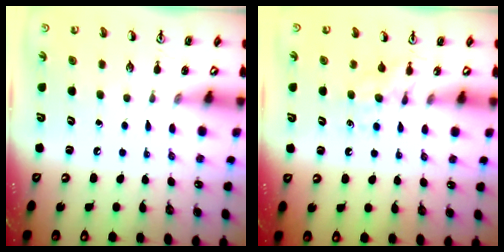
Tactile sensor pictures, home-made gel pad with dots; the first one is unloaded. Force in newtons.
{"total": 6.2, "press": 6.2, "slide": 0.5}